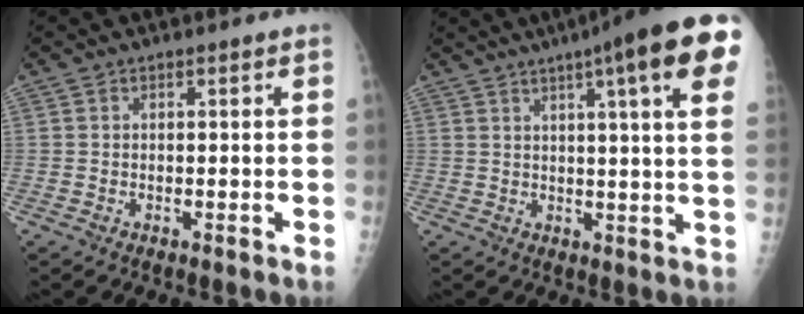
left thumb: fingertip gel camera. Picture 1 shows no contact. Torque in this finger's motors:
{"motor_torque": [3.17, 1.84, 2.01, -0.76, 0.22]}